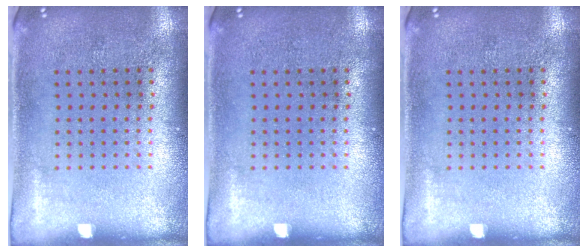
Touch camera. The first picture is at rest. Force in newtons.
{"total": 0.0}
{"total": 0.0}